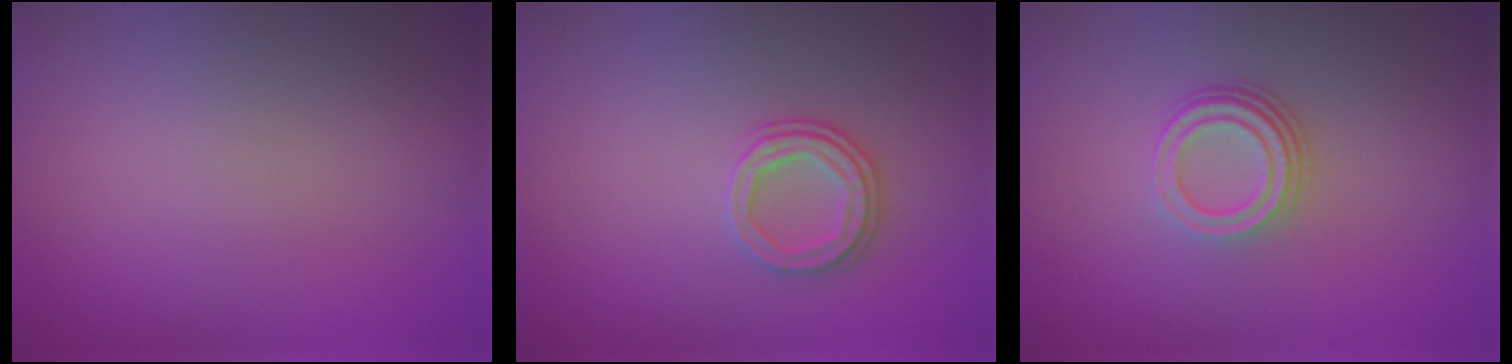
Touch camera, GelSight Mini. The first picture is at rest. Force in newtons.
{"total": 2.6, "press": 2.4, "slide": 0.8}
{"total": 3.2, "press": 2.3, "slide": 2.3}